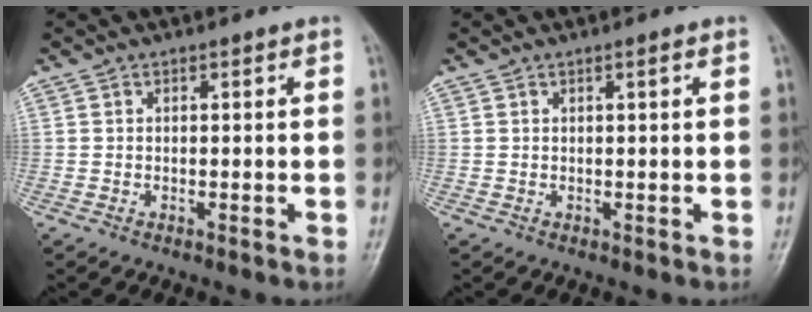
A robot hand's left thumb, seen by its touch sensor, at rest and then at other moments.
{"total": 0.7, "force": [0.3, 0.0, 0.6], "torque": [-0.009, 0.001, 0.004]}